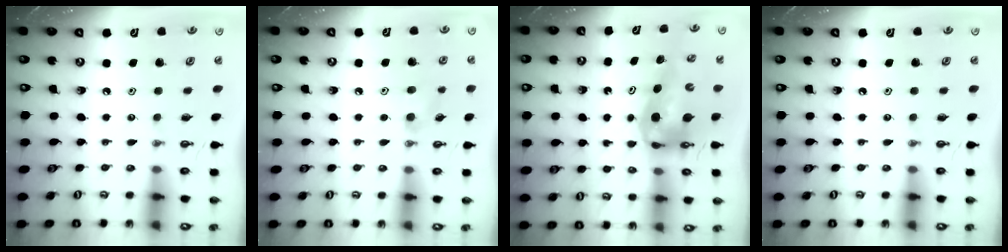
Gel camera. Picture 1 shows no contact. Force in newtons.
{"total": 5.2, "press": 4.9, "slide": 1.7}
{"total": 7.8, "press": 7.1, "slide": 3.3}
{"total": 0.0}